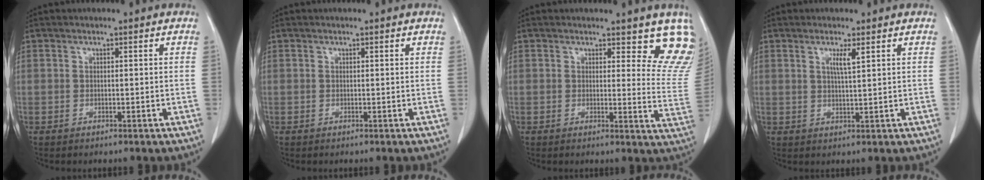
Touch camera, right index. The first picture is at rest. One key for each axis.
{"total": 0.0}
{"total": 9.4, "fx": 8.1, "fy": 3.3, "fz": 3.3, "tx": 0.002, "ty": -0.041, "tz": 0.057}
{"total": 2.5, "fx": 1.2, "fy": -0.2, "fz": 2.2, "tx": -0.044, "ty": -0.004, "tz": 0.023}